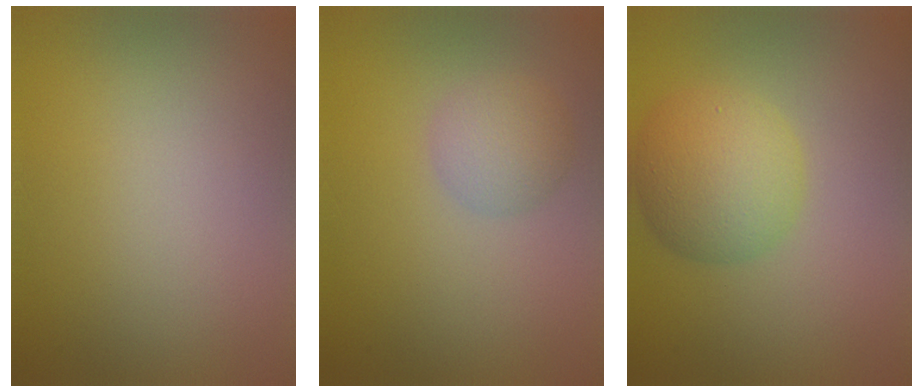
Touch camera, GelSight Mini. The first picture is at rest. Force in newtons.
{"total": 2.5, "press": 2.5, "slide": 0.0}
{"total": 5.2, "press": 5.2, "slide": 0.2}